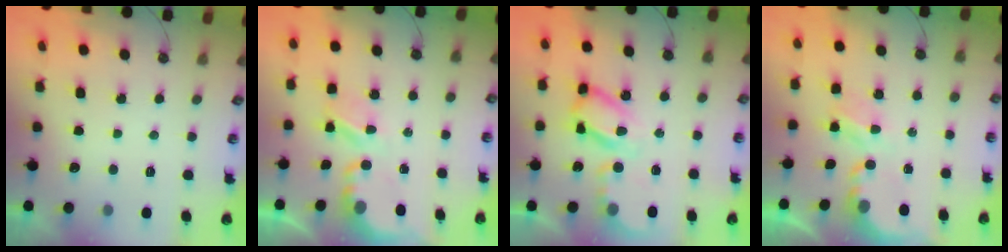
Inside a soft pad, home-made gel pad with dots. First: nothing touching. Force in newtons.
{"total": 4.9, "press": 4.8, "slide": 0.4}
{"total": 11.9, "press": 11.8, "slide": 1.2}
{"total": 4.0, "press": 4.0, "slide": 0.4}